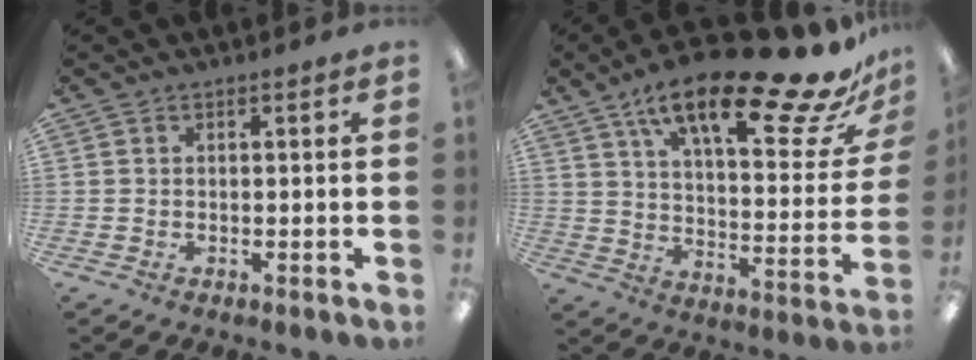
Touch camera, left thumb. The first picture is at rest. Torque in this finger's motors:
{"motor_torque": [0.41, 0.42, 1.52, -1.25, 0.16]}